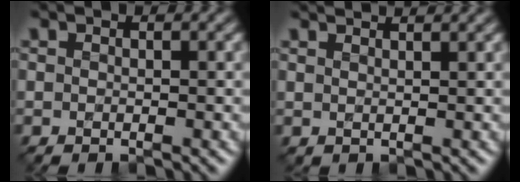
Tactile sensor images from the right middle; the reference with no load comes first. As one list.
[{"total": 3.3, "force": [3.0, 0.8, 1.0], "torque": [0.004, 0.016, 0.015]}]